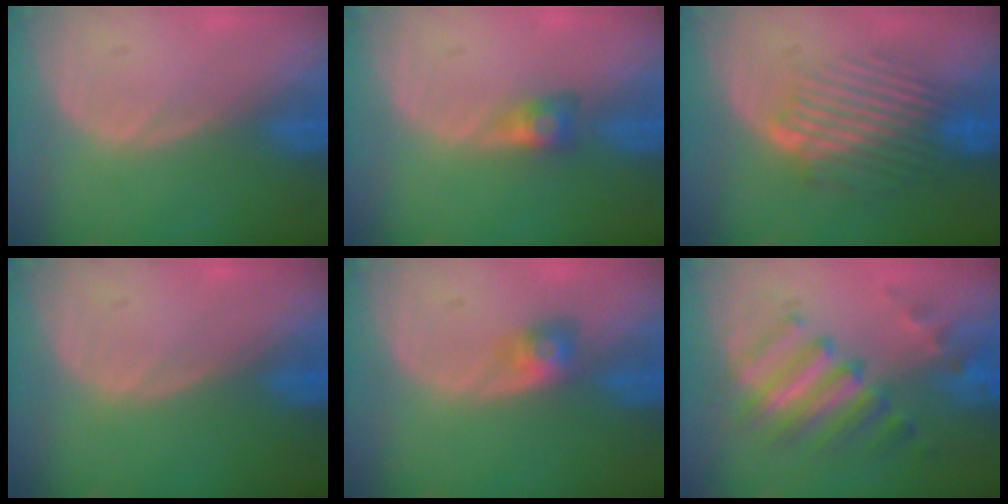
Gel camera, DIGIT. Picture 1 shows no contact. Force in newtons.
{"total": 2.8, "press": 2.4, "slide": 1.5}
{"total": 9.1, "press": 8.1, "slide": 4.3}
{"total": 0.0}
{"total": 3.0, "press": 2.7, "slide": 1.4}
{"total": 7.9, "press": 7.8, "slide": 1.0}